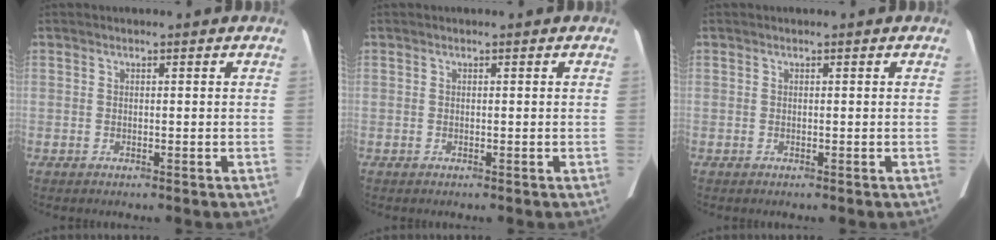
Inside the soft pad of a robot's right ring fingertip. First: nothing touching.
{"total": 0.0}
{"total": 0.0}